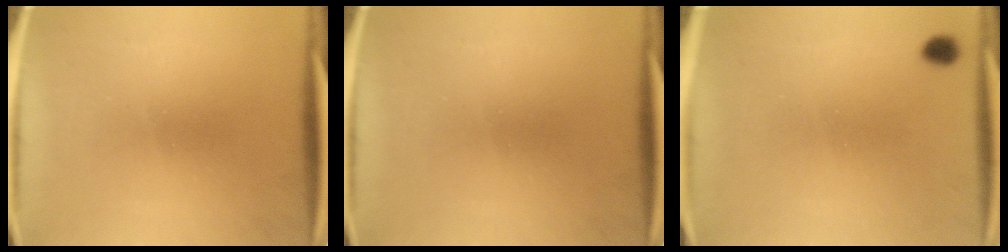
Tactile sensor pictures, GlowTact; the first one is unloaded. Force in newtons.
{"total": 0.0}
{"total": 2.9}